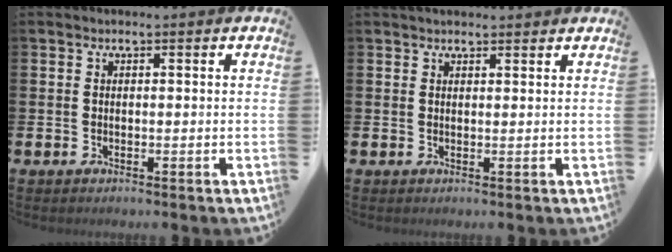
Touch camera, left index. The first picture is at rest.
{"total": 1.6, "force": [1.5, 0.4, 0.2], "torque": [0.003, -0.001, 0.025]}